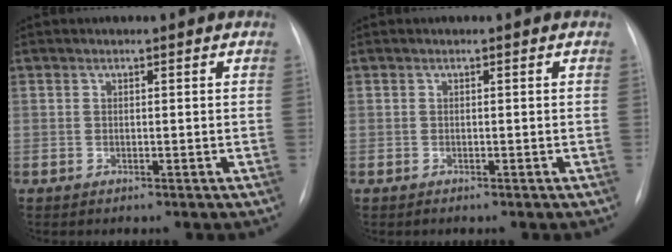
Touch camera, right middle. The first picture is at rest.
{"total": 0.0}